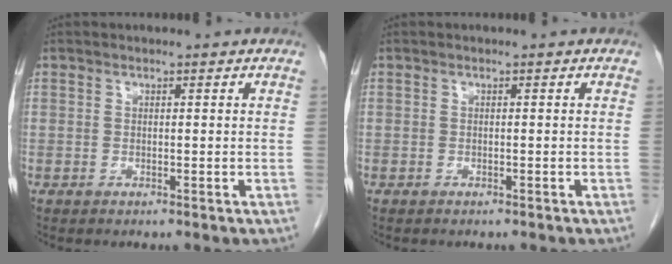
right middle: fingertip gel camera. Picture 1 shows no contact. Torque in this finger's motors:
{"motor_torque": [0.16, -0.03, 0.02, 0.01]}